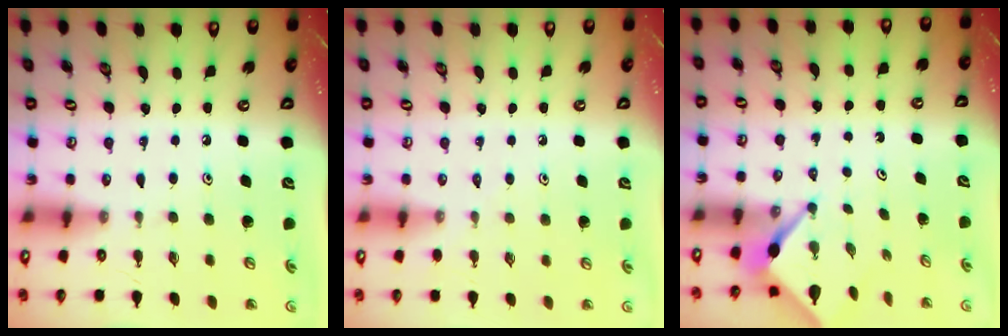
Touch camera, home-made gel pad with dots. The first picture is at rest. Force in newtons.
{"total": 2.6, "press": 2.6, "slide": 0.4}
{"total": 3.3, "press": 3.3, "slide": 0.2}